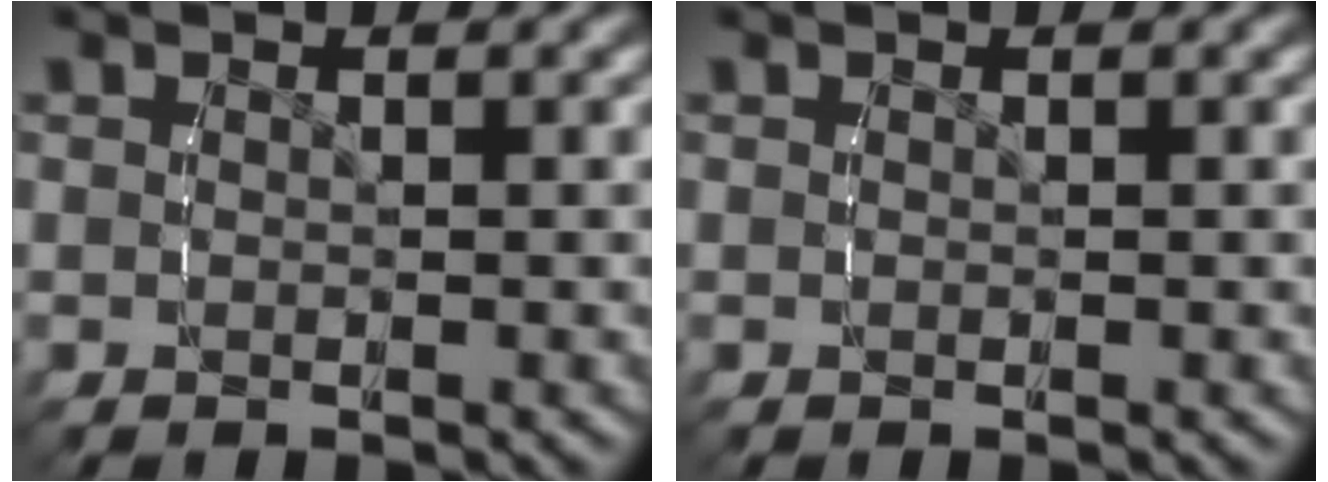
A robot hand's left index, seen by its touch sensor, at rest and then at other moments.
{"total": 0.0}